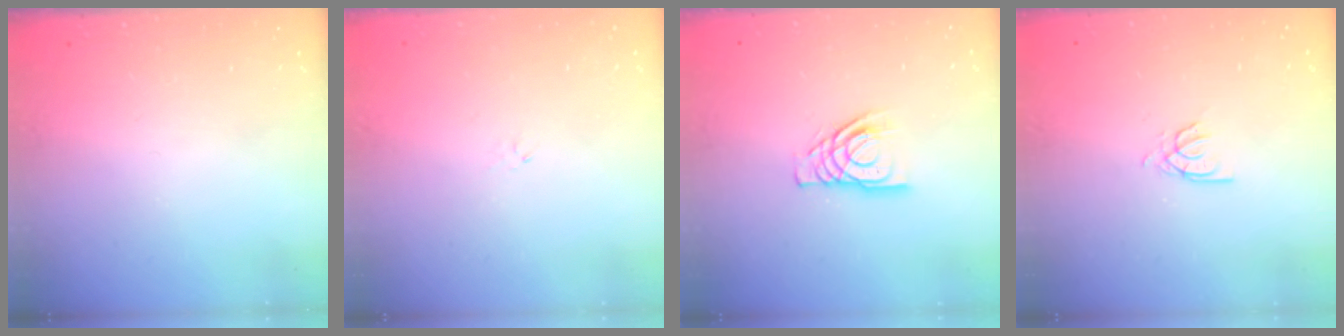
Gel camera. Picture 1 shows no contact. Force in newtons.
{"total": 0.7, "press": 0.5, "slide": 0.4}
{"total": 11.3, "press": 11.1, "slide": 1.6}
{"total": 2.7, "press": 2.7, "slide": 0.2}